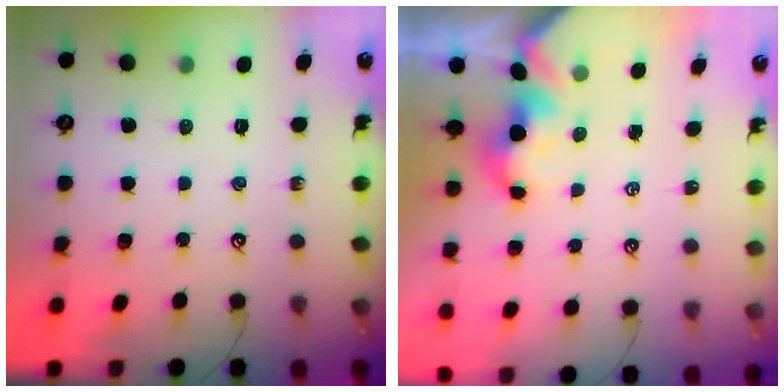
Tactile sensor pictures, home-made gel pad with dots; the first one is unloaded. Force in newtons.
{"total": 1.8, "press": 1.8, "slide": 0.2}